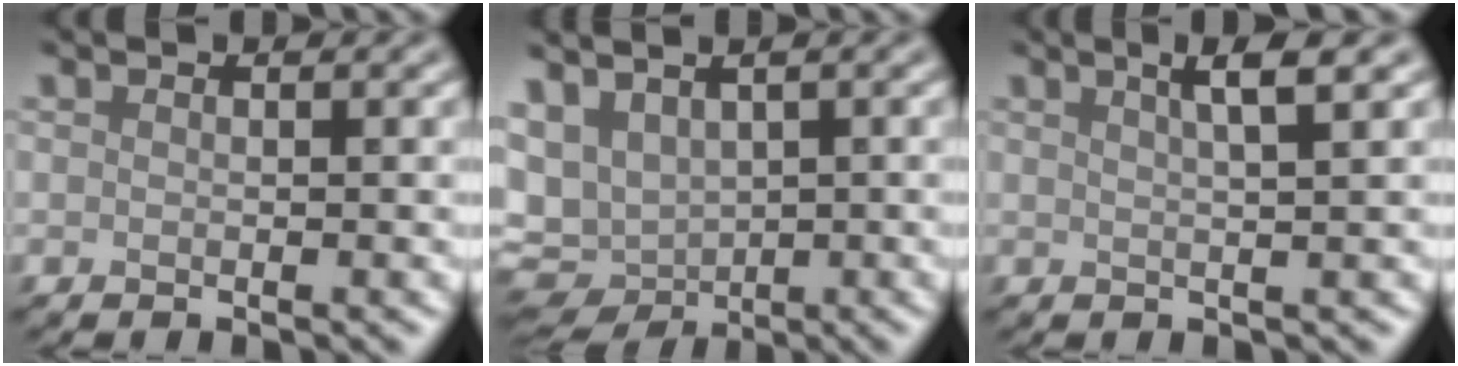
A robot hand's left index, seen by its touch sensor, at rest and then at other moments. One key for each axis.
{"total": 5.5, "fx": 0.1, "fy": 3.4, "fz": 4.3, "tx": -0.066, "ty": -0.009, "tz": 0.022}
{"total": 3.4, "fx": 1.7, "fy": 0.8, "fz": 2.8, "tx": -0.025, "ty": 0.016, "tz": 0.012}